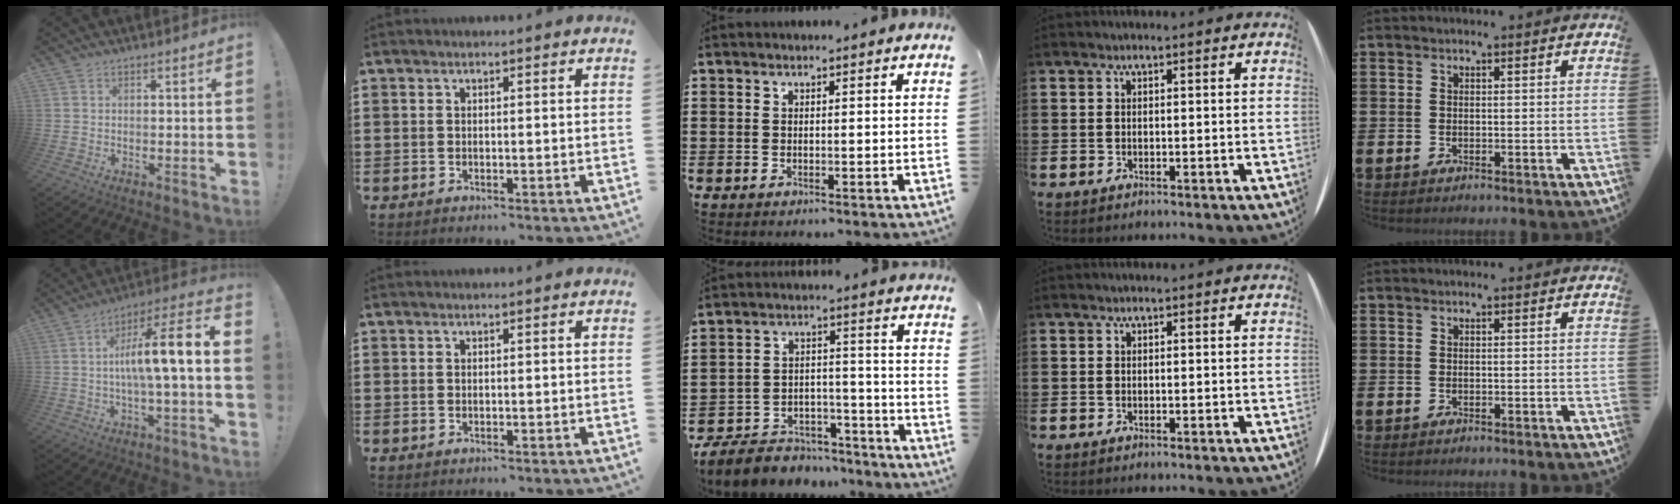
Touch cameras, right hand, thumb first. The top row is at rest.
{"thumb": {"total": 12.4, "force": [0.0, 0.4, 12.4], "torque": [-0.200, -0.002, -0.015]}, "middle": {"total": 7.3, "force": [-6.8, 2.3, 1.2], "torque": [-0.024, 0.021, -0.132]}}